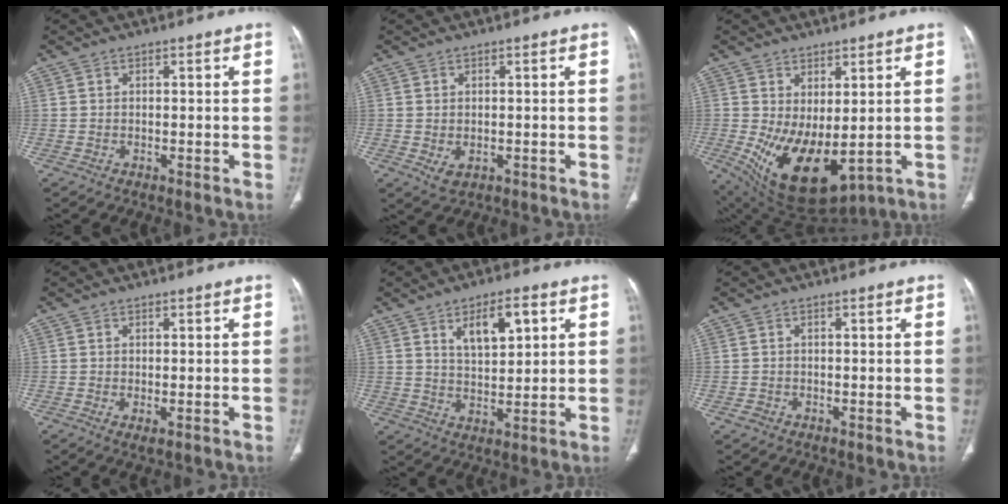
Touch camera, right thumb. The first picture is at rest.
{"total": 2.7, "force": [-0.5, 1.9, 1.9], "torque": [-0.033, -0.003, 0.003]}
{"total": 14.0, "force": [-1.2, 6.8, 12.2], "torque": [-0.203, -0.024, 0.012]}
{"total": 1.4, "force": [-0.3, 0.5, 1.2], "torque": [-0.027, -0.006, -0.001]}
{"total": 8.6, "force": [3.7, 3.8, 6.7], "torque": [-0.095, -0.016, 0.066]}
{"total": 0.9, "force": [-0.4, 0.8, 0.3], "torque": [-0.005, 0.003, -0.007]}